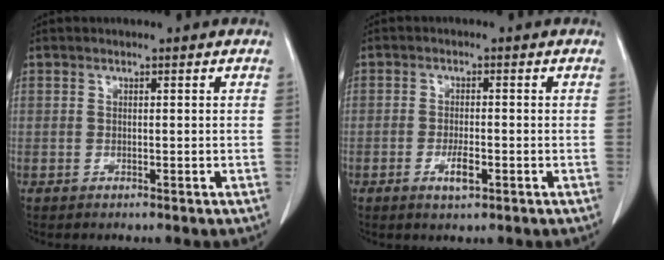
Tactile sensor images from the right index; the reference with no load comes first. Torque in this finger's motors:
{"motor_torque": [0.28, -0.14, 0.01, -0.01]}